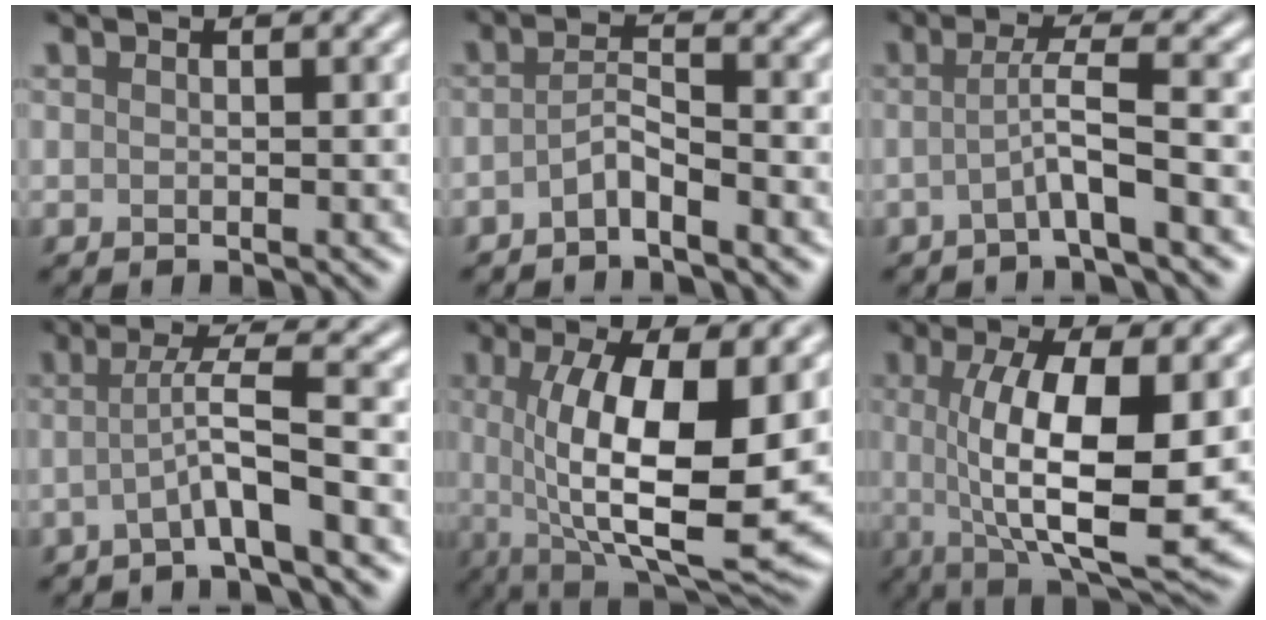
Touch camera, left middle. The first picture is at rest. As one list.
[{"total": 2.1, "force": [-1.4, 0.3, 1.5], "torque": [-0.030, 0.005, -0.033]}, {"total": 3.4, "force": [-1.0, 0.3, 3.3], "torque": [-0.055, 0.006, -0.031]}, {"total": 3.9, "force": [-1.1, 0.3, 3.8], "torque": [-0.063, 0.009, -0.033]}, {"total": 12.7, "force": [0.3, 4.2, 12.0], "torque": [-0.180, -0.015, 0.005]}, {"total": 11.3, "force": [0.2, 3.6, 10.8], "torque": [-0.171, -0.013, 0.008]}]